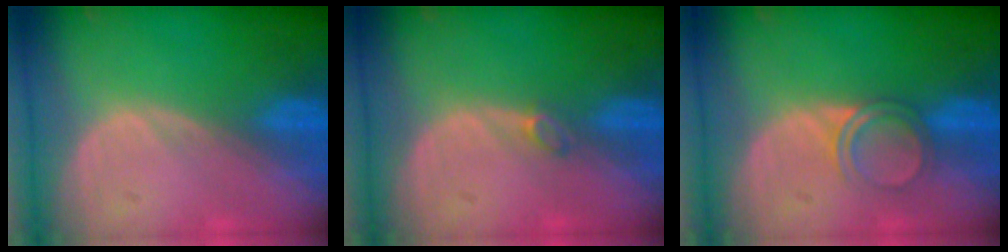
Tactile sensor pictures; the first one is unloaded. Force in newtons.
{"total": 1.2, "press": 1.2, "slide": 0.4}
{"total": 3.6, "press": 3.3, "slide": 1.2}